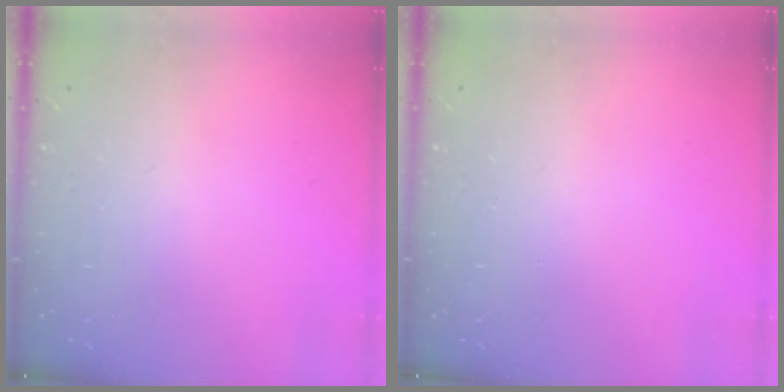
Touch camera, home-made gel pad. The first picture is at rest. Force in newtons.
{"total": 0.0}